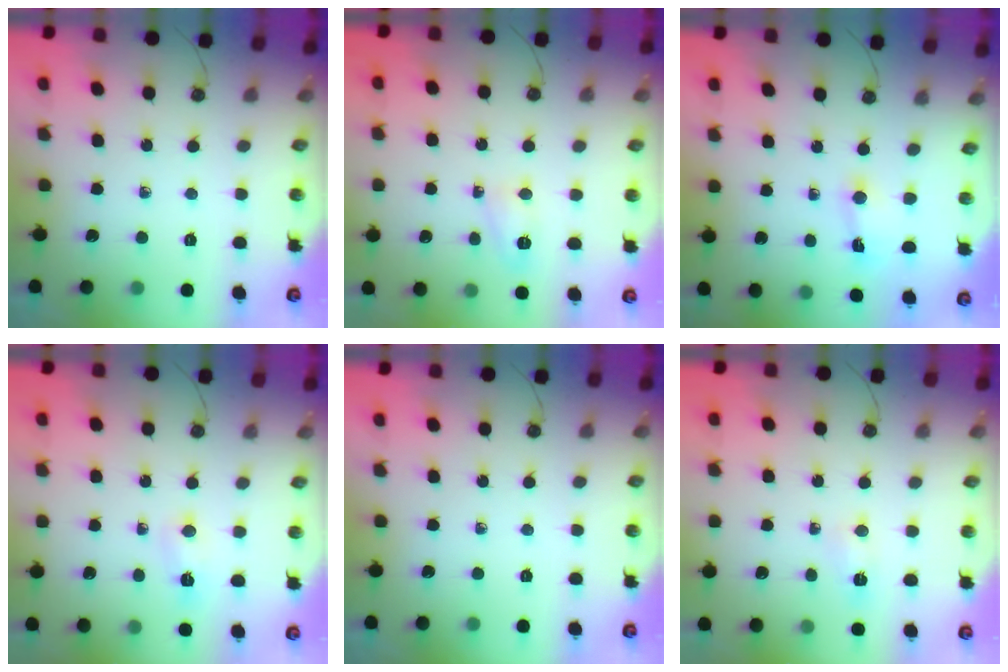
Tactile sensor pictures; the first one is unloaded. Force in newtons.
{"total": 4.3, "press": 4.3, "slide": 0.7}
{"total": 1.5, "press": 1.5, "slide": 0.1}
{"total": 4.1, "press": 3.9, "slide": 1.3}
{"total": 0.0}
{"total": 4.2, "press": 4.1, "slide": 0.5}